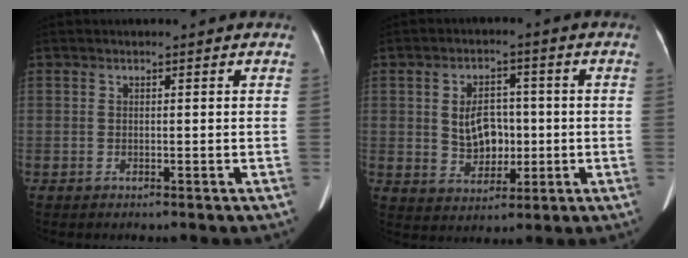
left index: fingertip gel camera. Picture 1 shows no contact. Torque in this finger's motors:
{"motor_torque": [0.39, 0.11, 0.16, 0.03]}